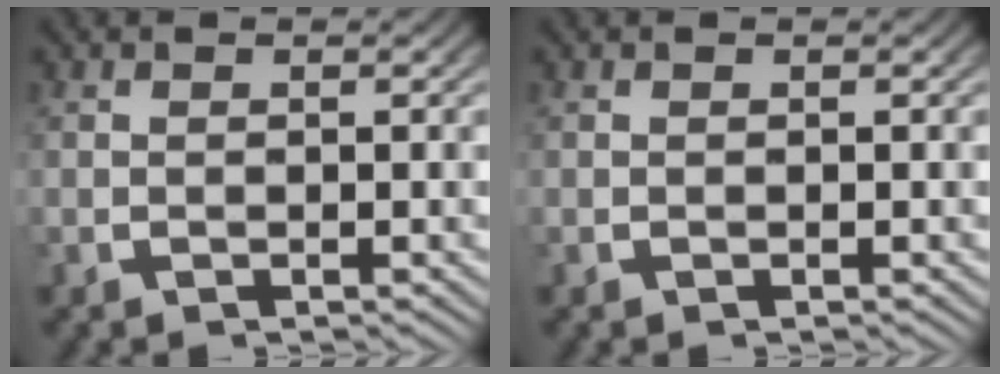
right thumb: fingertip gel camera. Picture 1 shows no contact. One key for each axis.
{"total": 0.0}